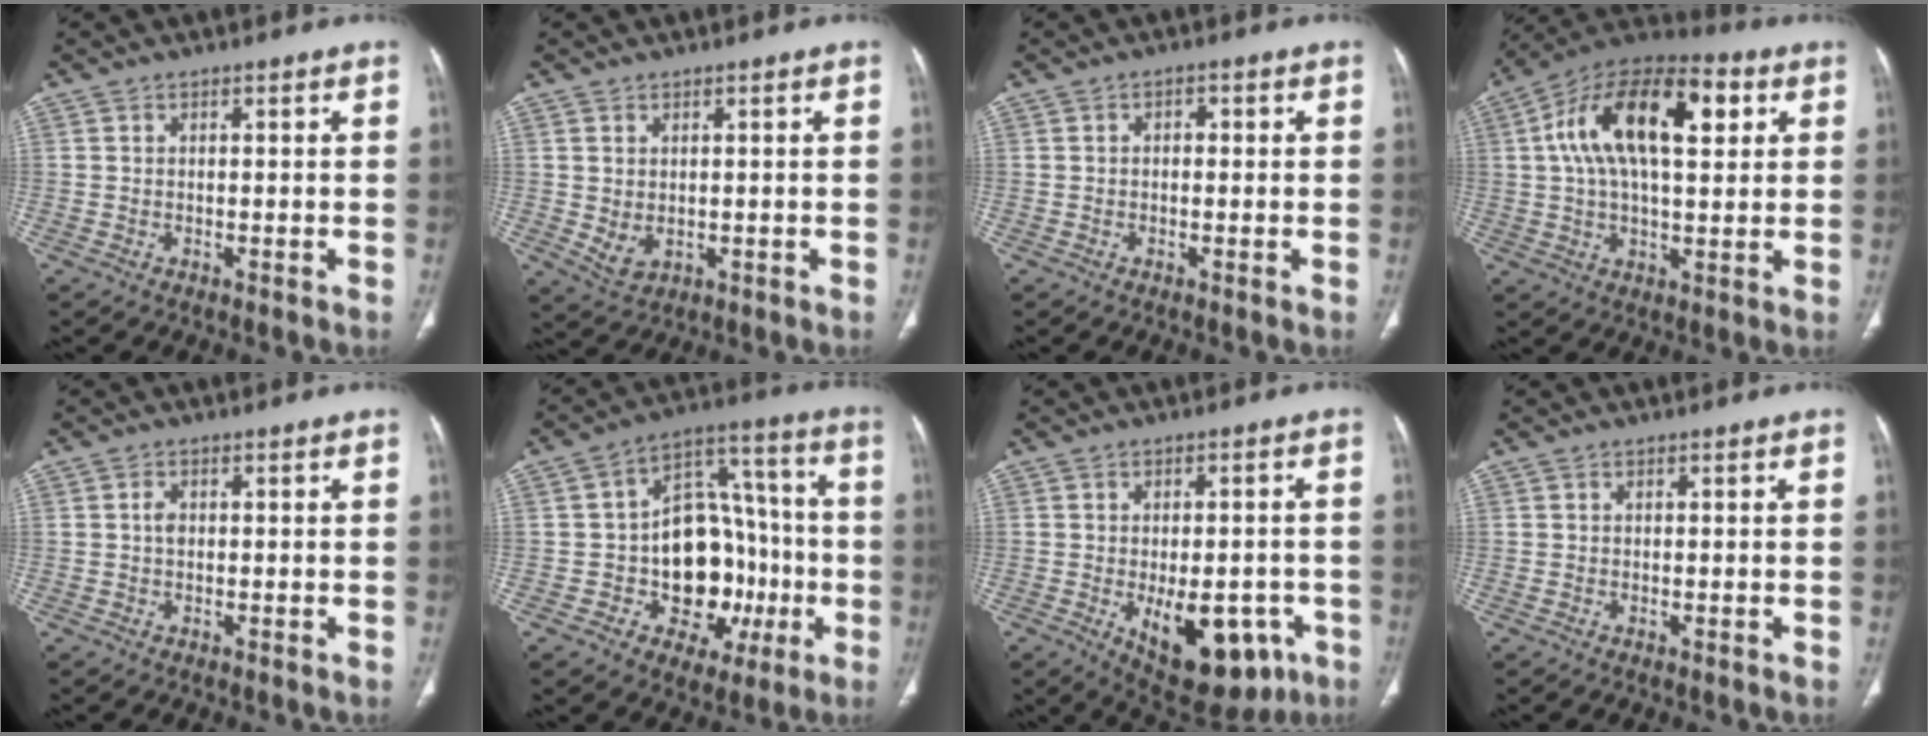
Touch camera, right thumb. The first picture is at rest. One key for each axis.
{"total": 3.7, "fx": 0.0, "fy": 2.6, "fz": 2.6, "tx": -0.048, "ty": -0.007, "tz": 0.015}
{"total": 1.5, "fx": 0.1, "fy": 1.0, "fz": 1.1, "tx": -0.010, "ty": 0.004, "tz": -0.003}
{"total": 21.0, "fx": 5.6, "fy": 10.2, "fz": 17.5, "tx": -0.285, "ty": 0.022, "tz": 0.083}
{"total": 1.6, "fx": 0.2, "fy": 1.1, "fz": 1.1, "tx": -0.020, "ty": 0.003, "tz": 0.000}
{"total": 19.9, "fx": -4.0, "fy": 14.0, "fz": 13.6, "tx": -0.136, "ty": 0.047, "tz": -0.047}
{"total": 16.3, "fx": -5.8, "fy": 8.6, "fz": 12.6, "tx": -0.156, "ty": 0.008, "tz": -0.059}
{"total": 0.0}